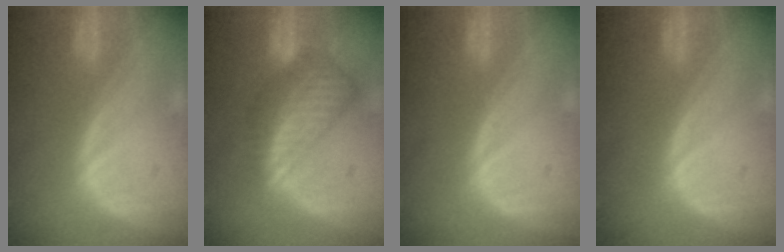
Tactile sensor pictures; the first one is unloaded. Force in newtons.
{"total": 8.7, "press": 7.6, "slide": 4.3}
{"total": 0.0}
{"total": 0.0}